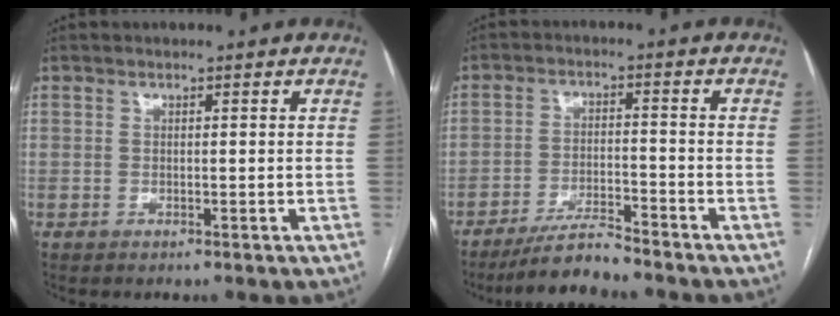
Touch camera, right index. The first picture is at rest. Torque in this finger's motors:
{"motor_torque": [-0.03, -0.01, 0.11, 0.00]}